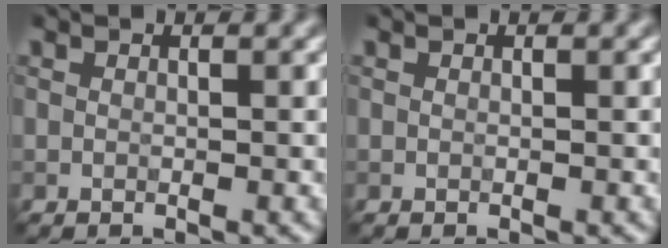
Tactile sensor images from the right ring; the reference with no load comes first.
{"total": 0.0}